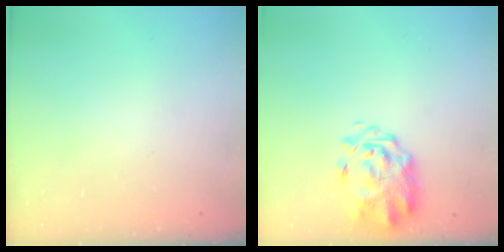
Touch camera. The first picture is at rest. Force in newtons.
{"total": 4.0, "press": 3.8, "slide": 1.2}